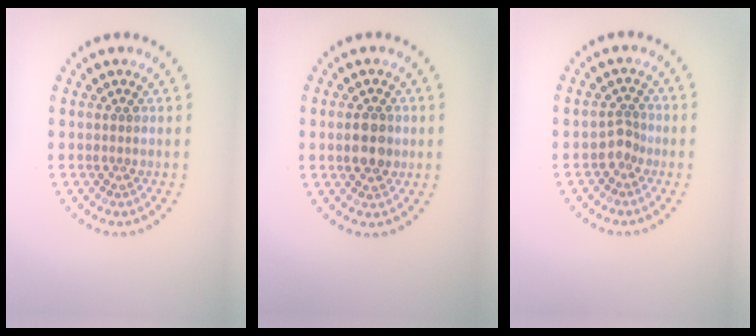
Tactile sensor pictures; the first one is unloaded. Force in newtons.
{"total": 3.2, "press": 3.2, "slide": 0.3}
{"total": 1.4, "press": 1.0, "slide": 0.9}